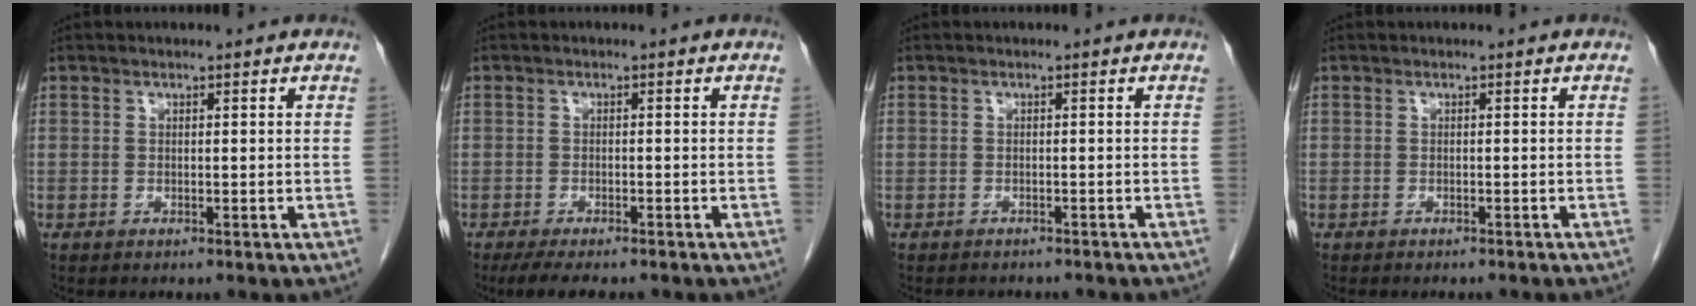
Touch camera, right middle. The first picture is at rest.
{"total": 6.9, "force": [-5.6, 1.6, 3.7], "torque": [-0.053, -0.012, -0.084]}
{"total": 6.4, "force": [-5.7, 1.9, 2.4], "torque": [-0.030, -0.002, -0.062]}
{"total": 6.0, "force": [-5.4, 1.0, 2.5], "torque": [-0.029, -0.011, -0.059]}